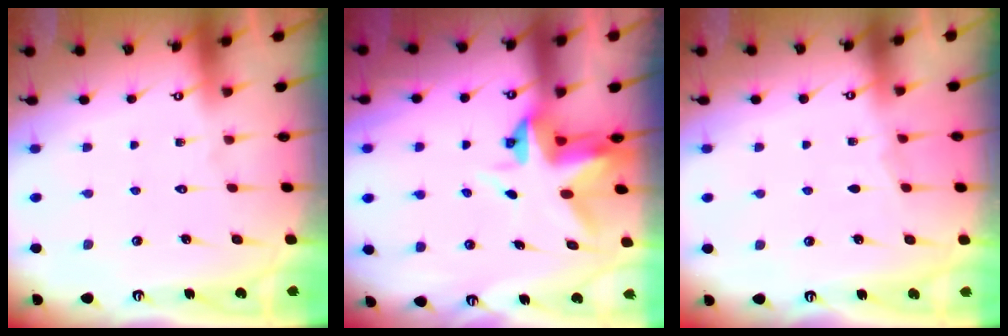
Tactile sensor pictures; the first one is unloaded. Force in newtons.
{"total": 4.0, "press": 4.0, "slide": 0.2}
{"total": 3.0, "press": 3.0, "slide": 0.4}